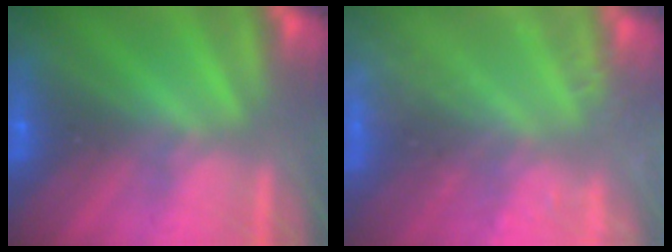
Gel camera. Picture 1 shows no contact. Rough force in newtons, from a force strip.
{"total": 7.5}